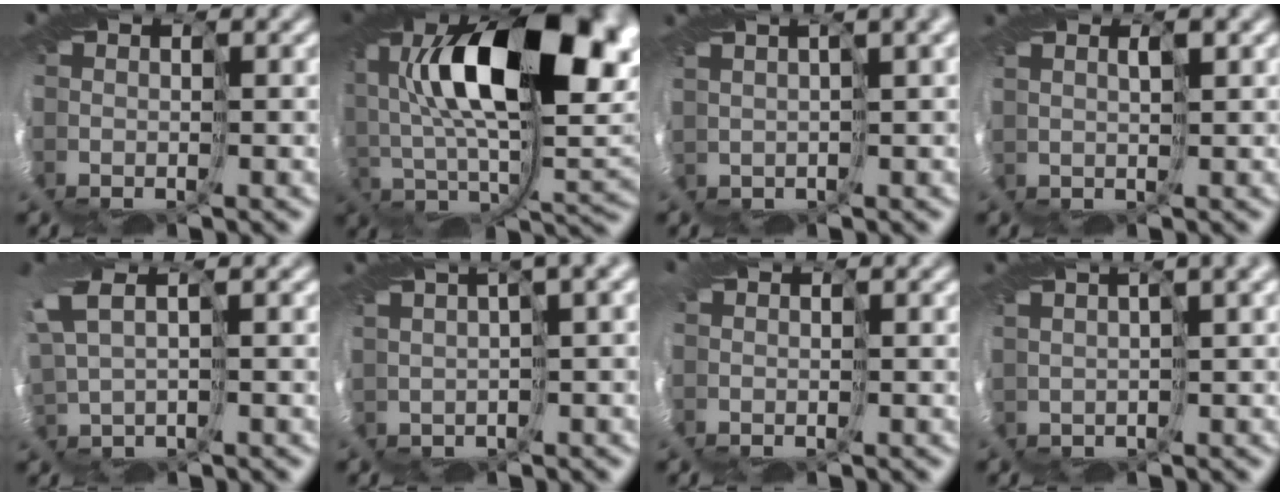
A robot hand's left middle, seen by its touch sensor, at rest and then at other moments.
{"total": 11.7, "force": [2.7, 5.1, 10.2], "torque": [-0.161, -0.008, 0.042]}
{"total": 4.0, "force": [2.7, 0.7, 2.9], "torque": [-0.020, 0.026, 0.023]}
{"total": 3.4, "force": [0.3, -3.0, -1.7], "torque": [0.028, -0.002, 0.003]}
{"total": 1.8, "force": [1.4, -0.9, 0.9], "torque": [-0.047, 0.007, 0.034]}
{"total": 5.1, "force": [2.9, 0.6, 4.1], "torque": [-0.041, 0.029, 0.033]}
{"total": 0.0}
{"total": 4.4, "force": [2.8, 0.9, 3.2], "torque": [-0.022, 0.027, 0.024]}